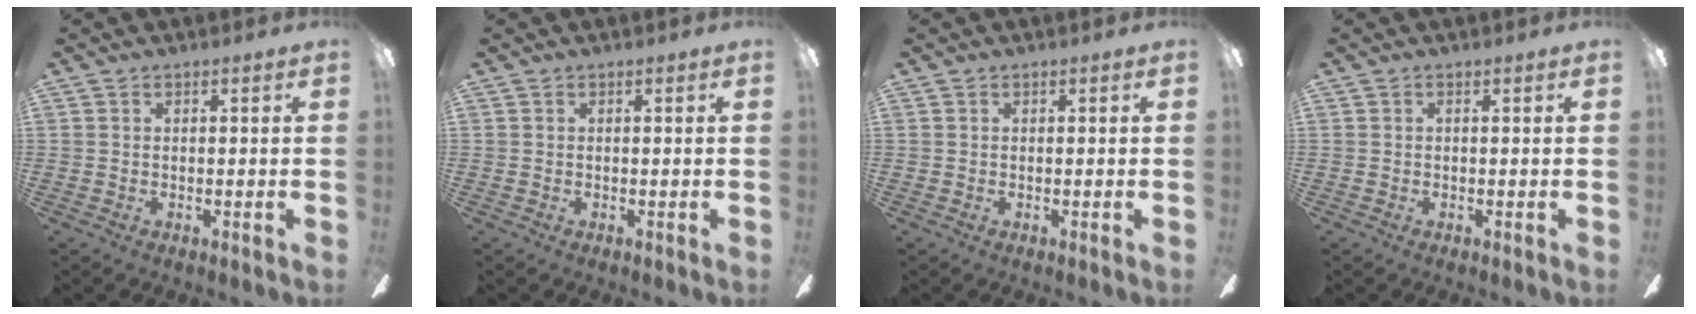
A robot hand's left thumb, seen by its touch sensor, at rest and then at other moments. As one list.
[{"total": 0.0}, {"total": 0.0}, {"total": 0.0}]